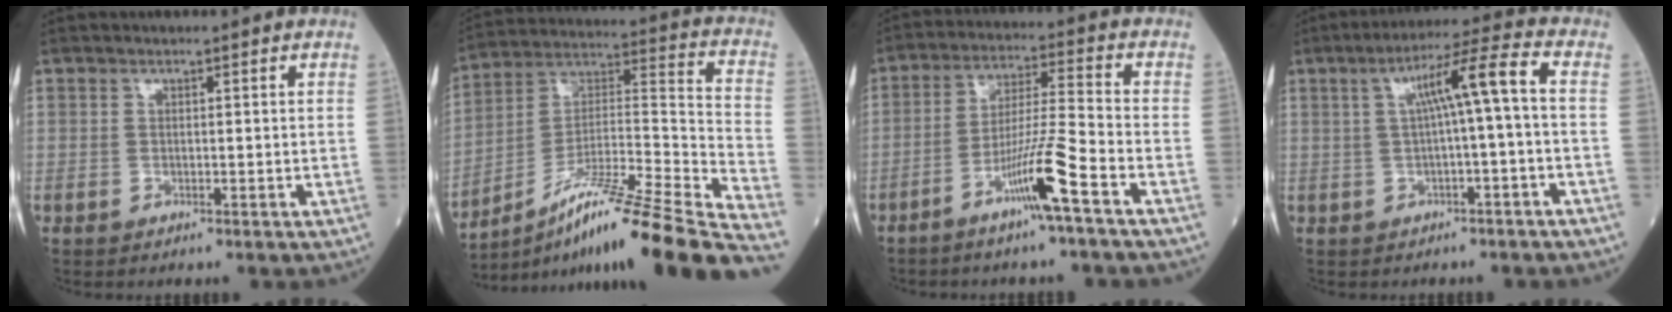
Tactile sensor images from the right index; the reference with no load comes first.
{"total": 26.4, "force": [-20.0, -0.5, 17.1], "torque": [-0.214, 0.002, -0.333]}
{"total": 9.1, "force": [-5.0, -1.1, 7.6], "torque": [-0.145, -0.006, -0.093]}
{"total": 7.6, "force": [0.4, -0.3, 7.6], "torque": [-0.123, 0.026, 0.007]}